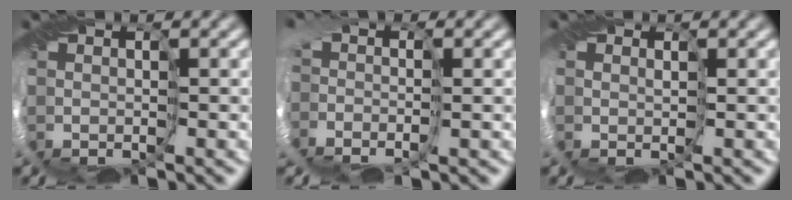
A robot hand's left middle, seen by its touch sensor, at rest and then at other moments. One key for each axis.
{"total": 2.8, "fx": -0.9, "fy": 1.9, "fz": 1.9, "tx": -0.026, "ty": 0.005, "tz": -0.020}
{"total": 0.8, "fx": 0.3, "fy": 0.7, "fz": 0.3, "tx": -0.001, "ty": 0.000, "tz": 0.004}